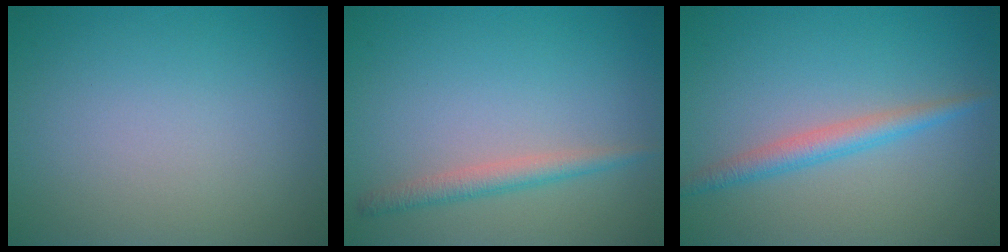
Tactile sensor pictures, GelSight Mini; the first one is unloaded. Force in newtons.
{"total": 2.0, "press": 2.0, "slide": 0.1}
{"total": 2.5, "press": 2.5, "slide": 0.1}